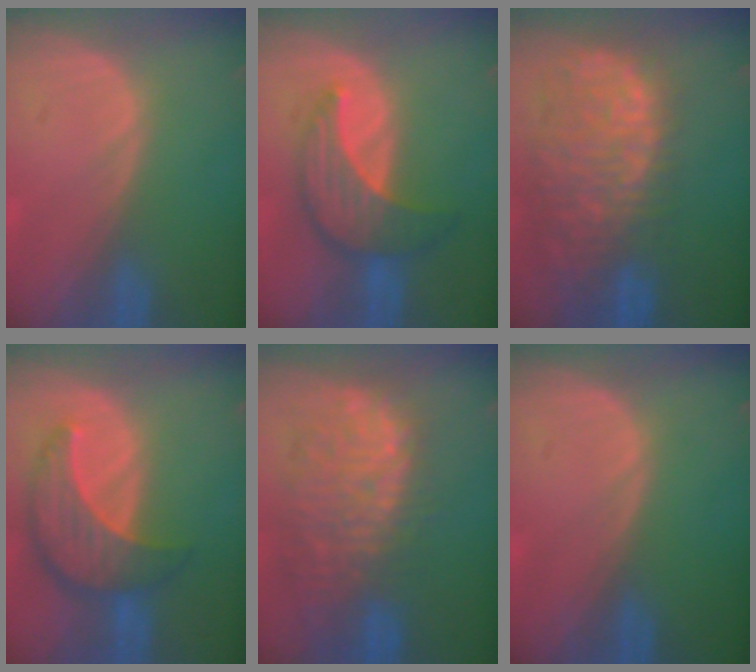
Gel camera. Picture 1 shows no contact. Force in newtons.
{"total": 7.1, "press": 7.1, "slide": 0.1}
{"total": 13.3, "press": 11.0, "slide": 7.5}
{"total": 8.4, "press": 7.6, "slide": 3.6}
{"total": 11.5, "press": 10.5, "slide": 4.8}
{"total": 0.0}